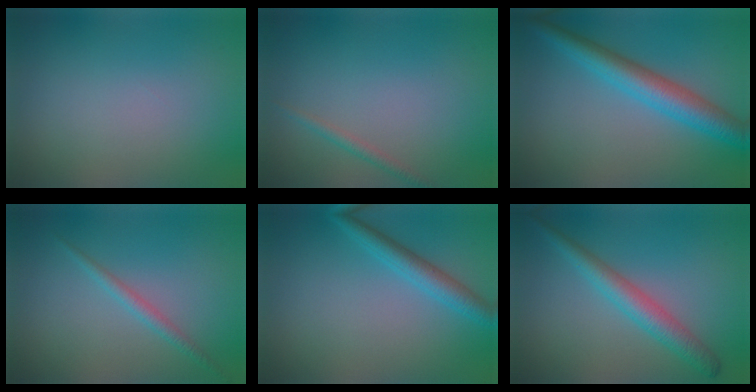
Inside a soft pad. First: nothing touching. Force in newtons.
{"total": 1.1, "press": 1.1, "slide": 0.0}
{"total": 5.0, "press": 5.0, "slide": 0.1}
{"total": 1.4, "press": 1.4, "slide": 0.1}
{"total": 2.8, "press": 2.8, "slide": 0.2}
{"total": 3.3, "press": 3.3, "slide": 0.1}